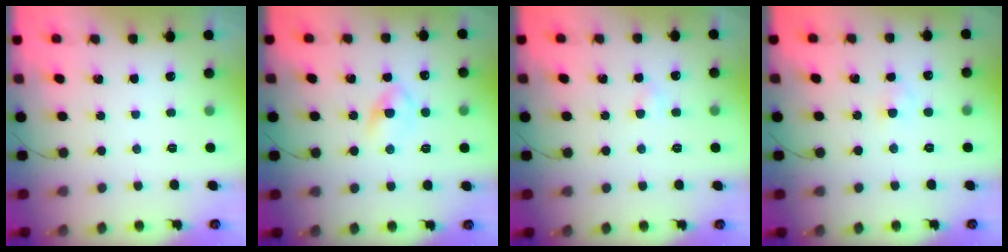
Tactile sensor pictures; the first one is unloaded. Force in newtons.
{"total": 4.0, "press": 3.8, "slide": 1.2}
{"total": 2.7, "press": 2.6, "slide": 0.9}
{"total": 1.8, "press": 1.6, "slide": 0.9}